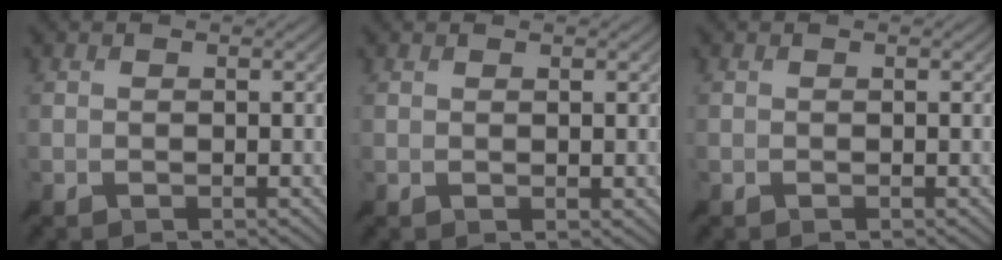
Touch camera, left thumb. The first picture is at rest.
{"total": 1.6, "force": [1.5, -0.6, 0.1], "torque": [0.001, 0.009, 0.021]}
{"total": 0.0}